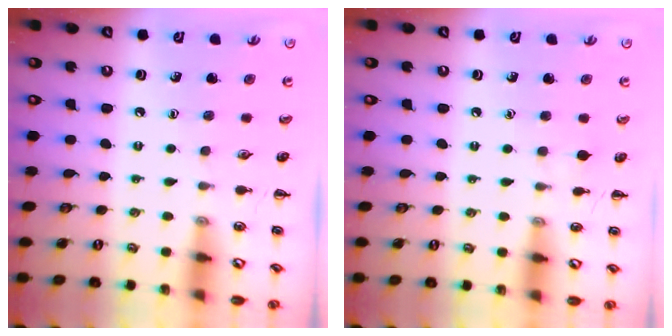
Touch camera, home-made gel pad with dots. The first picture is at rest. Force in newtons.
{"total": 2.7, "press": 2.5, "slide": 1.0}